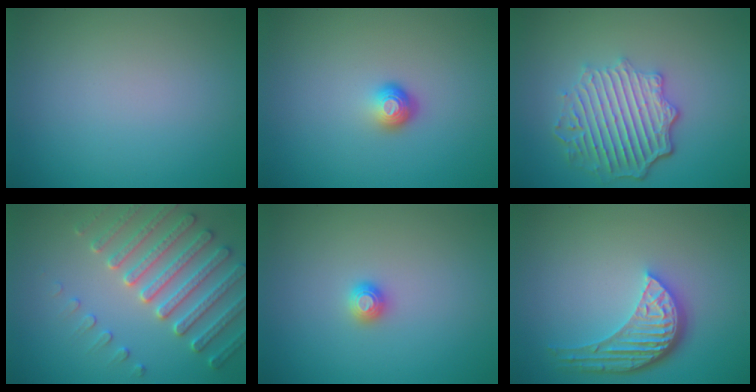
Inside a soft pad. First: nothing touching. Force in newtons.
{"total": 1.8, "press": 1.2, "slide": 1.3}
{"total": 6.0, "press": 4.7, "slide": 3.8}
{"total": 5.1, "press": 4.9, "slide": 1.3}
{"total": 1.2, "press": 1.2, "slide": 0.1}
{"total": 5.4, "press": 3.9, "slide": 3.6}